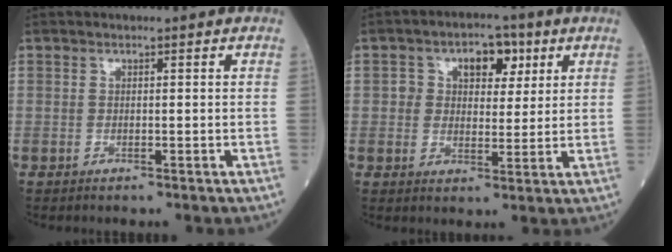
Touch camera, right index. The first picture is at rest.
{"total": 6.8, "force": [2.6, 4.4, 4.5], "torque": [-0.059, 0.019, 0.038]}